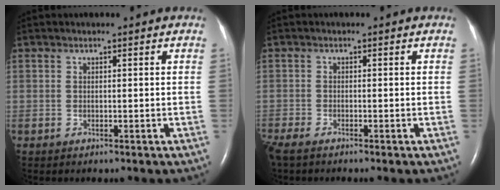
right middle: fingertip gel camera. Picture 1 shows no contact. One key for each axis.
{"total": 3.4, "fx": -2.9, "fy": 0.5, "fz": 1.9, "tx": -0.043, "ty": -0.011, "tz": -0.054}